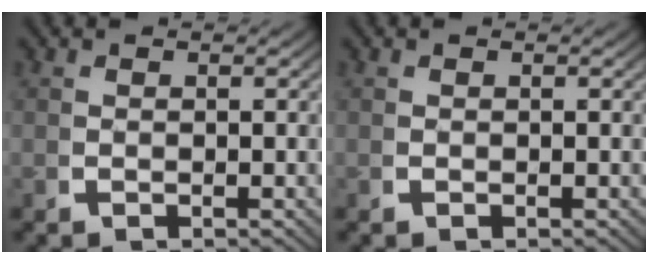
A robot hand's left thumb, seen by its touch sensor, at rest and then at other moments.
{"total": 0.0}